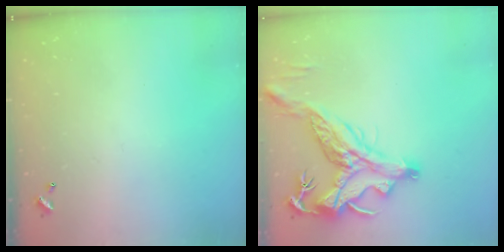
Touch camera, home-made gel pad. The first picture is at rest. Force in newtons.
{"total": 4.7, "press": 4.5, "slide": 1.2}